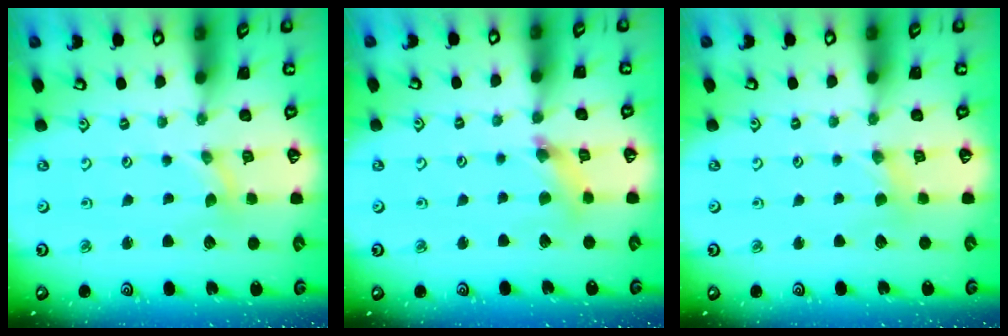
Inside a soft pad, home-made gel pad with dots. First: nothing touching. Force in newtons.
{"total": 5.4, "press": 5.4, "slide": 0.4}
{"total": 1.5, "press": 1.5, "slide": 0.2}